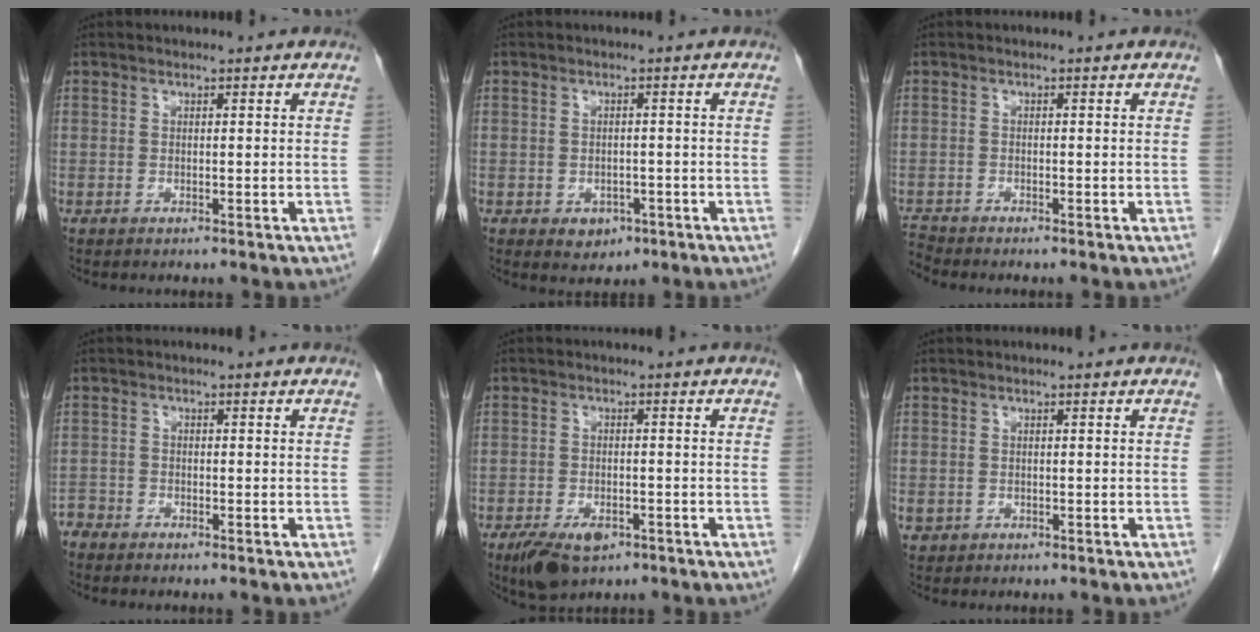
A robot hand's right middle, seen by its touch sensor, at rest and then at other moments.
{"total": 3.0, "force": [-1.3, 2.2, 1.5], "torque": [-0.017, 0.001, -0.007]}
{"total": 1.9, "force": [-1.9, -0.4, -0.2], "torque": [0.000, -0.013, -0.036]}
{"total": 2.2, "force": [-2.1, 0.5, -0.2], "torque": [0.006, -0.003, -0.041]}
{"total": 6.1, "force": [-3.7, 3.1, 3.8], "torque": [-0.069, -0.005, -0.055]}
{"total": 1.1, "force": [-0.3, 1.0, 0.3], "torque": [-0.005, 0.005, 0.000]}